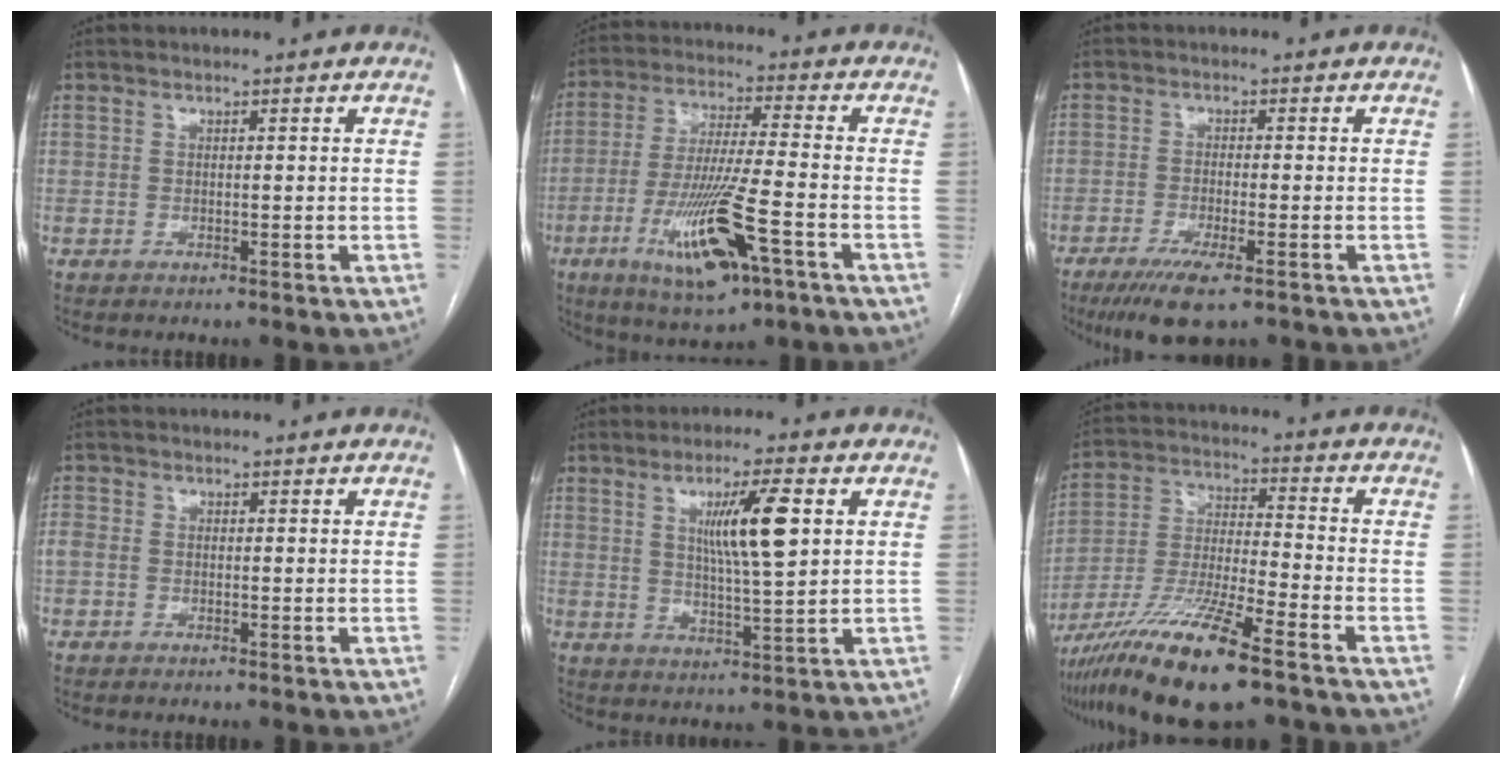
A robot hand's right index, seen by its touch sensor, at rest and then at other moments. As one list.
[{"total": 14.6, "force": [-6.3, 1.7, 13.0], "torque": [-0.256, -0.025, -0.104]}, {"total": 7.1, "force": [-4.5, 0.8, 5.4], "torque": [-0.095, -0.020, -0.075]}, {"total": 2.3, "force": [-0.3, 1.9, 1.3], "torque": [-0.044, 0.013, -0.003]}, {"total": 8.8, "force": [2.7, 0.5, 8.3], "torque": [-0.145, -0.003, 0.045]}, {"total": 16.4, "force": [-10.7, 1.3, 12.3], "torque": [-0.256, -0.037, -0.198]}]